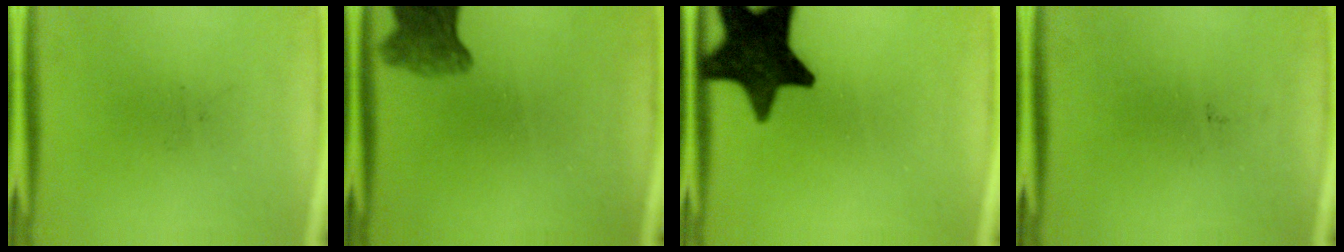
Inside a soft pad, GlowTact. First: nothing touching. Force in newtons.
{"total": 5.9}
{"total": 15.7}
{"total": 0.0}